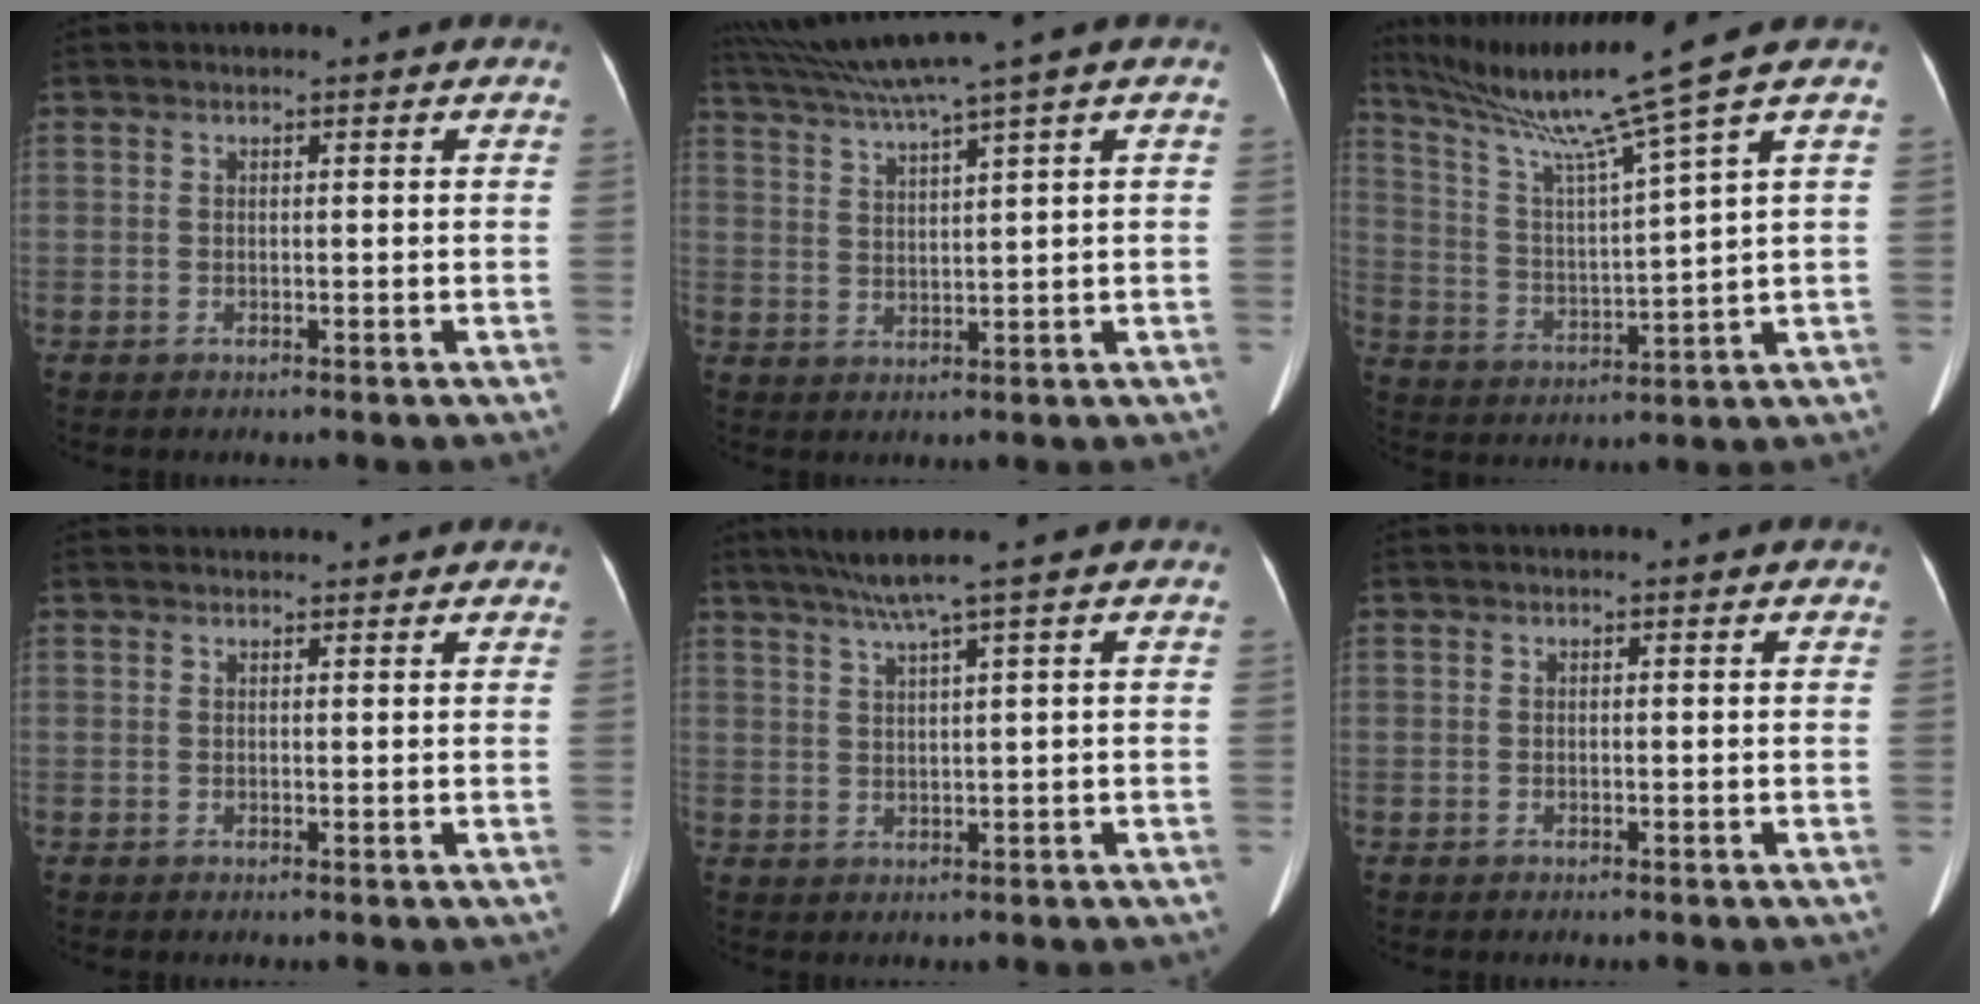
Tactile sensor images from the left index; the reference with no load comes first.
{"total": 8.4, "force": [6.5, -2.2, 4.8], "torque": [-0.087, 0.017, 0.120]}
{"total": 12.9, "force": [9.7, -3.7, 7.6], "torque": [-0.135, -0.016, 0.182]}
{"total": 4.3, "force": [4.2, 0.6, 0.8], "torque": [-0.009, 0.030, 0.052]}
{"total": 4.3, "force": [3.0, -1.4, 2.7], "torque": [-0.057, 0.006, 0.062]}
{"total": 0.0}